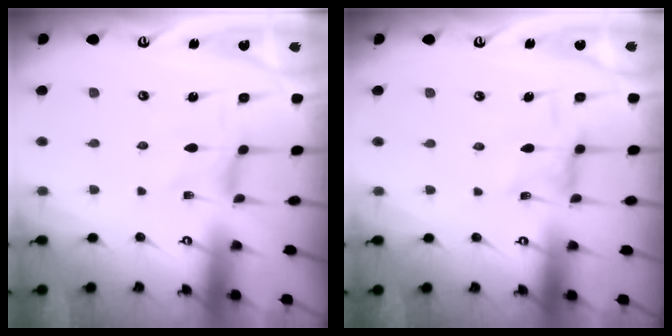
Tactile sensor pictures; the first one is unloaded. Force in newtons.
{"total": 2.0, "press": 2.0, "slide": 0.4}